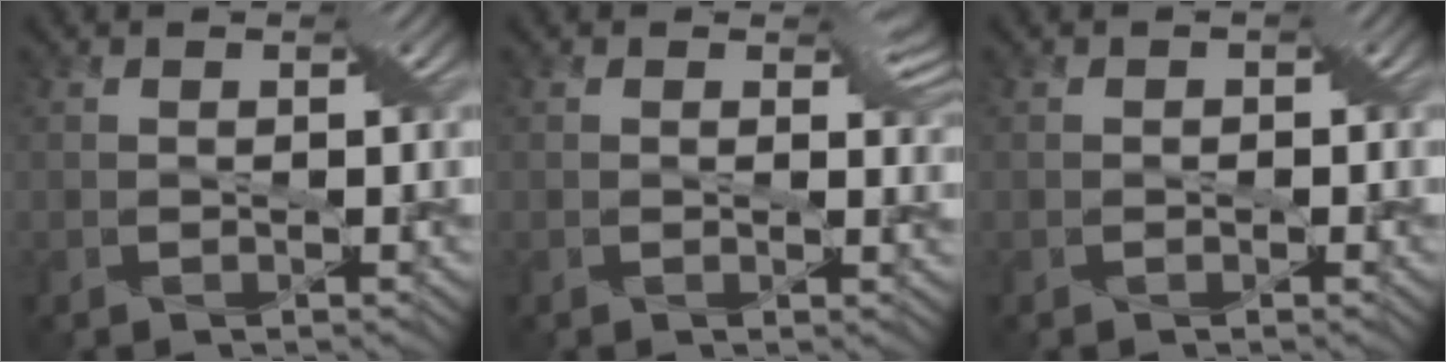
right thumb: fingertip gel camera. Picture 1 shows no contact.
{"total": 1.1, "force": [1.0, 0.4, 0.3], "torque": [-0.007, 0.004, 0.010]}
{"total": 1.1, "force": [-0.3, 1.0, 0.4], "torque": [-0.001, 0.003, -0.008]}